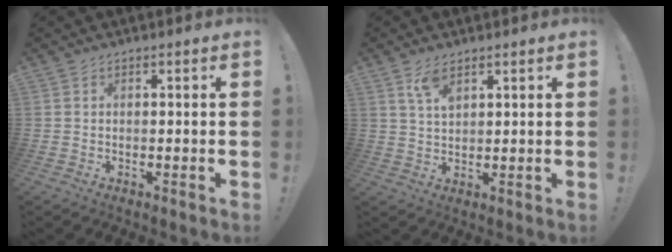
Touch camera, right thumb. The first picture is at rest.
{"total": 5.6, "force": [3.7, 2.4, 3.5], "torque": [-0.066, -0.014, 0.067]}